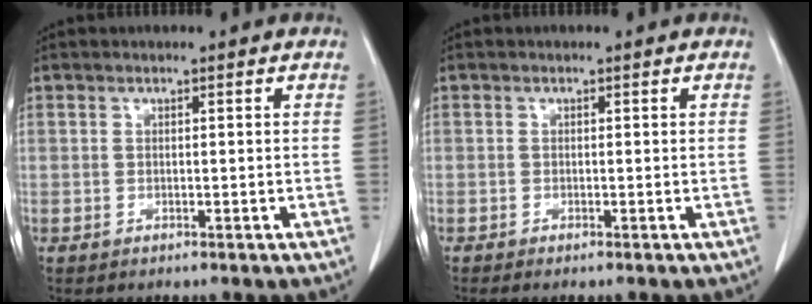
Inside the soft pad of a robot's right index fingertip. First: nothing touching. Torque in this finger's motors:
{"motor_torque": [-0.28, -0.05, 0.04, 0.00]}